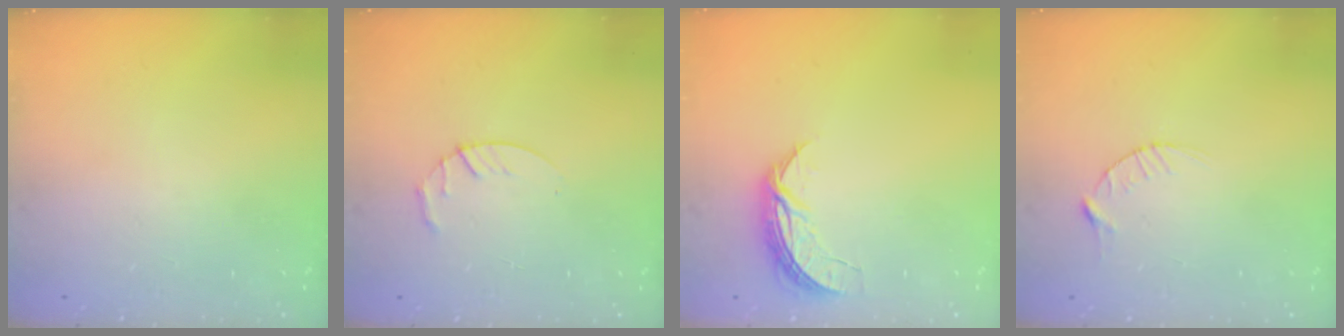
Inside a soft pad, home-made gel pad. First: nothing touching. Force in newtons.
{"total": 3.0, "press": 2.9, "slide": 0.5}
{"total": 6.5, "press": 6.5, "slide": 0.5}
{"total": 2.9, "press": 2.9, "slide": 0.4}